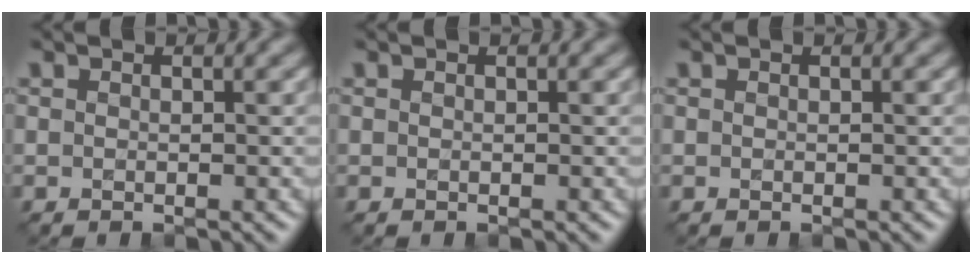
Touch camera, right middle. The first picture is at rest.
{"total": 0.0}
{"total": 0.0}